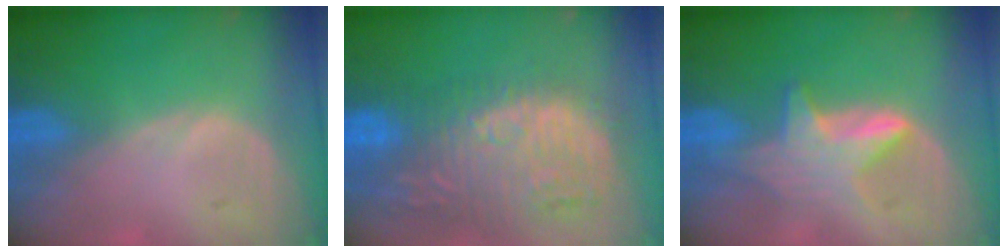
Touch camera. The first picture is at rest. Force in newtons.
{"total": 14.4, "press": 12.5, "slide": 7.2}
{"total": 6.0, "press": 5.9, "slide": 1.1}